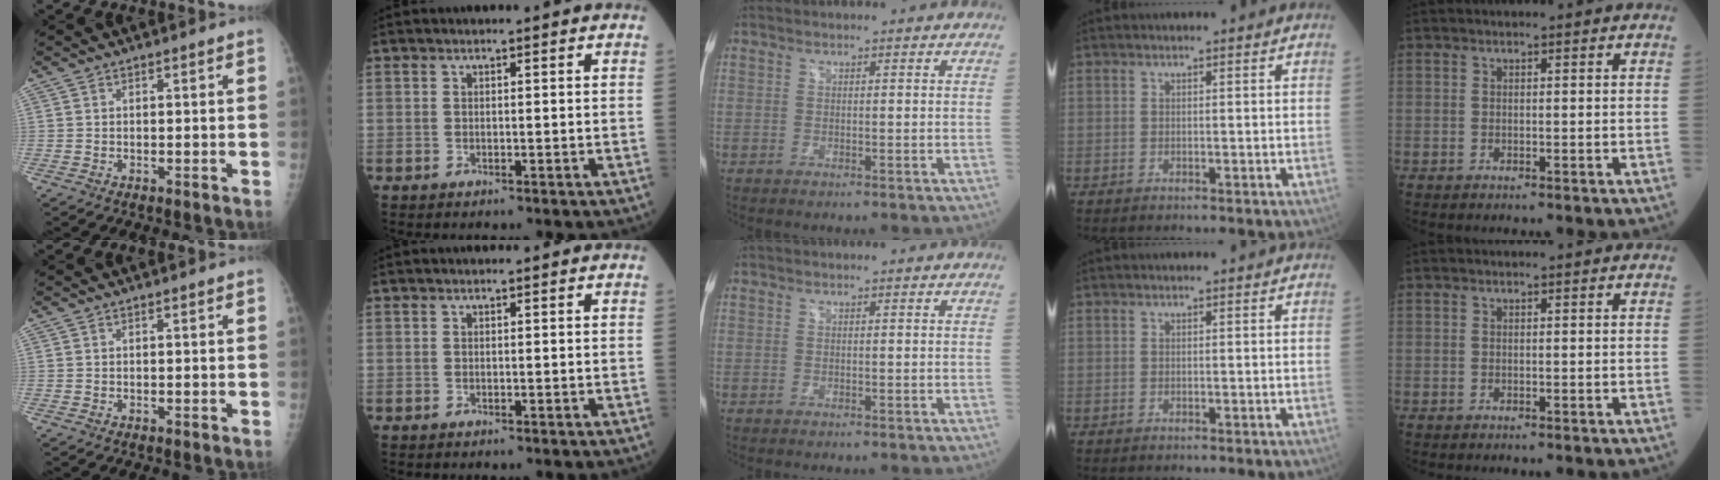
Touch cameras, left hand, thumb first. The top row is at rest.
{}